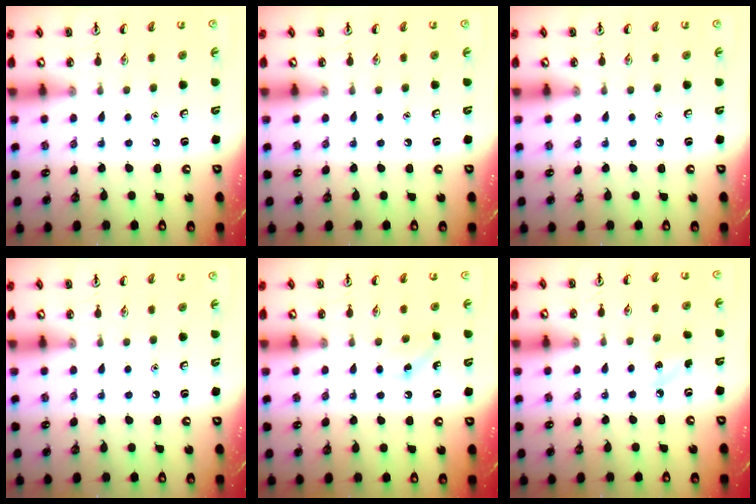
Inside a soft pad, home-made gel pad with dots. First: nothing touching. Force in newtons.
{"total": 0.0}
{"total": 0.0}
{"total": 0.0}
{"total": 2.8, "press": 2.6, "slide": 1.0}
{"total": 5.0, "press": 4.7, "slide": 1.5}